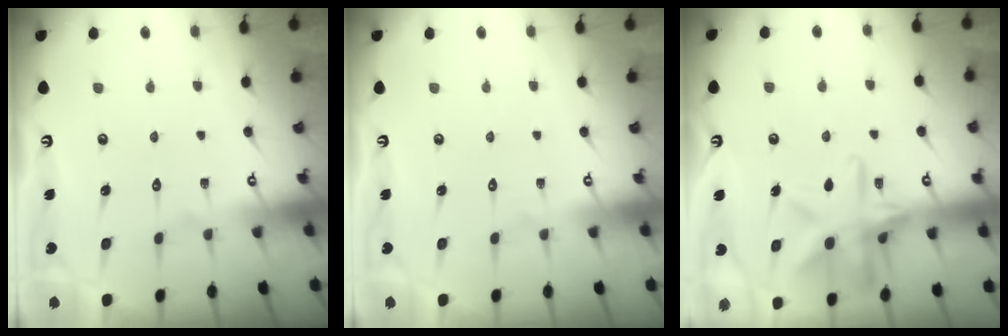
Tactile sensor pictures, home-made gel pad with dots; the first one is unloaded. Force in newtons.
{"total": 0.0}
{"total": 15.3, "press": 15.2, "slide": 1.2}